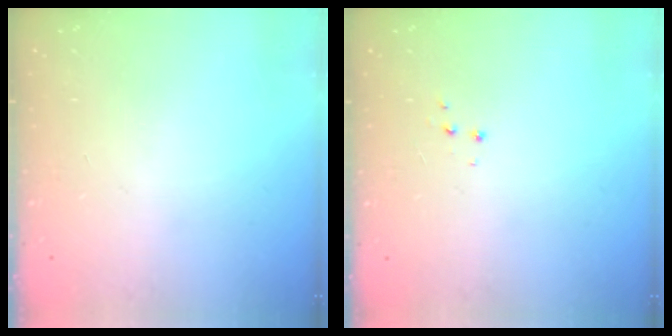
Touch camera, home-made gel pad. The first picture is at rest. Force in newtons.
{"total": 3.4, "press": 3.3, "slide": 0.6}